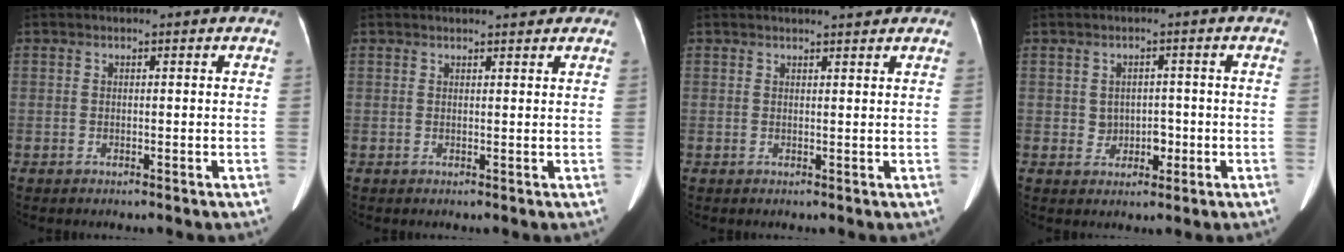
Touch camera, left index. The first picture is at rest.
{"total": 3.6, "force": [3.0, 0.9, 1.8], "torque": [-0.020, 0.011, 0.034]}
{"total": 3.6, "force": [3.1, 0.6, 1.7], "torque": [-0.020, 0.008, 0.036]}
{"total": 2.9, "force": [-0.2, 2.4, 1.6], "torque": [-0.024, 0.007, 0.004]}